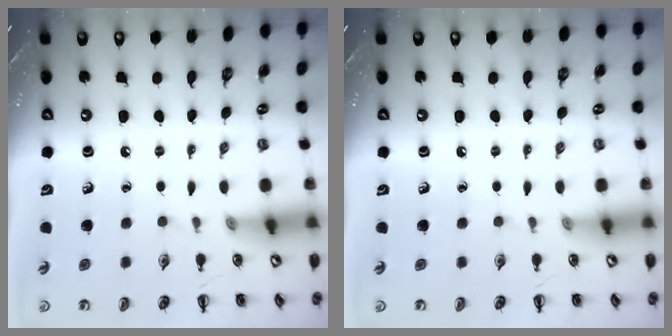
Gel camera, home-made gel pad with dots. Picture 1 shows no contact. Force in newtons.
{"total": 0.0}